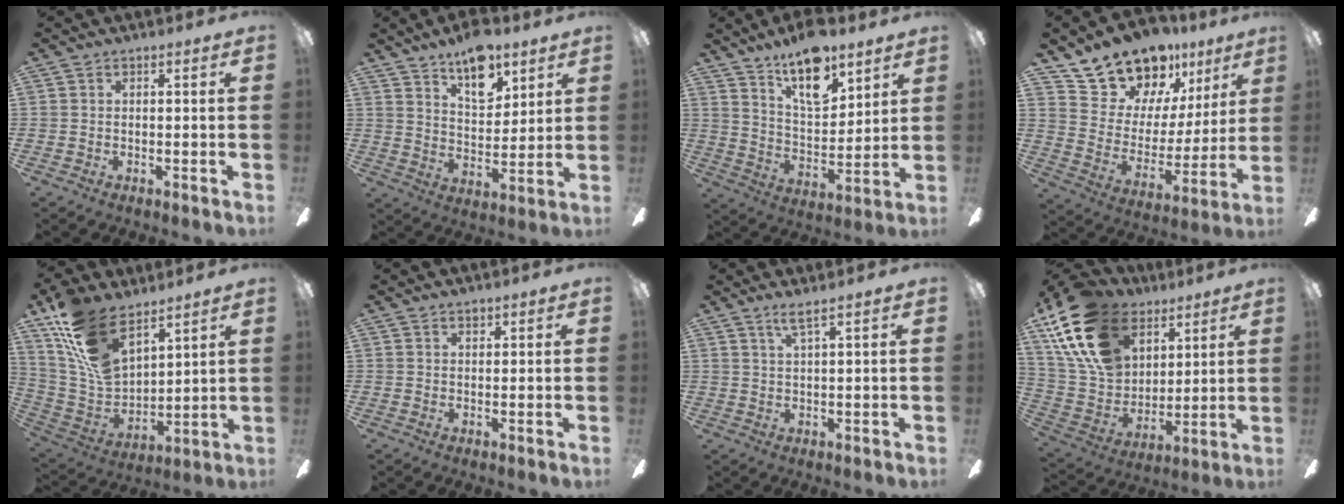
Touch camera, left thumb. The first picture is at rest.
{"total": 12.4, "force": [9.0, 5.8, 6.2], "torque": [-0.080, -0.050, 0.157]}
{"total": 15.9, "force": [11.4, 6.6, 8.9], "torque": [-0.144, -0.061, 0.197]}
{"total": 17.2, "force": [14.6, 8.6, 3.3], "torque": [-0.074, -0.116, 0.274]}
{"total": 18.5, "force": [12.2, 9.2, 10.4], "torque": [-0.238, -0.064, 0.227]}
{"total": 1.0, "force": [0.8, 0.6, 0.3], "torque": [0.001, -0.002, 0.013]}
{"total": 3.1, "force": [2.3, 0.0, 2.0], "torque": [-0.047, -0.002, 0.041]}
{"total": 22.2, "force": [11.9, 14.4, 12.0], "torque": [-0.272, -0.041, 0.221]}